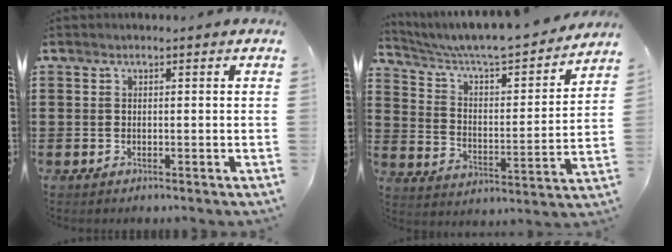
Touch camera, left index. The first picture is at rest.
{"total": 5.3, "force": [5.0, 0.5, 1.9], "torque": [-0.064, -0.047, 0.076]}